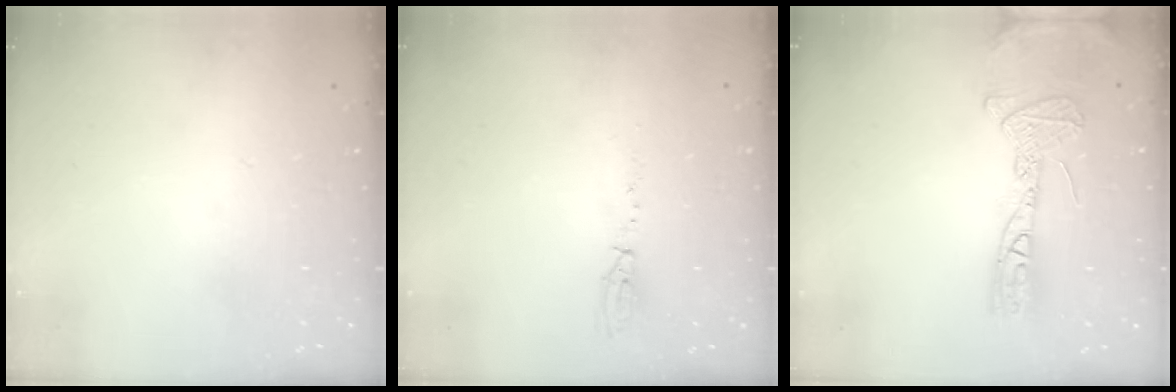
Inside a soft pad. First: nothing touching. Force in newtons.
{"total": 3.9, "press": 3.8, "slide": 0.9}
{"total": 12.5, "press": 12.3, "slide": 2.3}